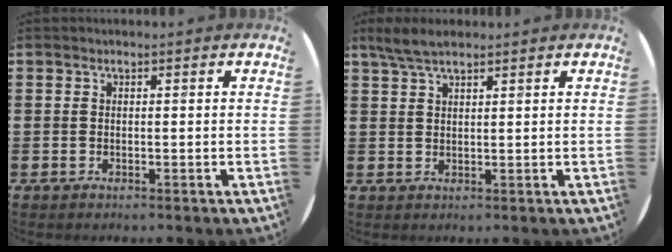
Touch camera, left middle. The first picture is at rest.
{"total": 3.5, "force": [2.7, 0.9, 2.0], "torque": [-0.044, 0.005, 0.050]}